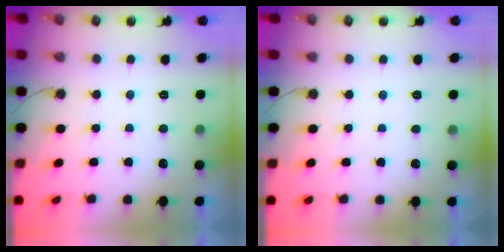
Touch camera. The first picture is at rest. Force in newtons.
{"total": 4.2, "press": 4.2, "slide": 0.7}